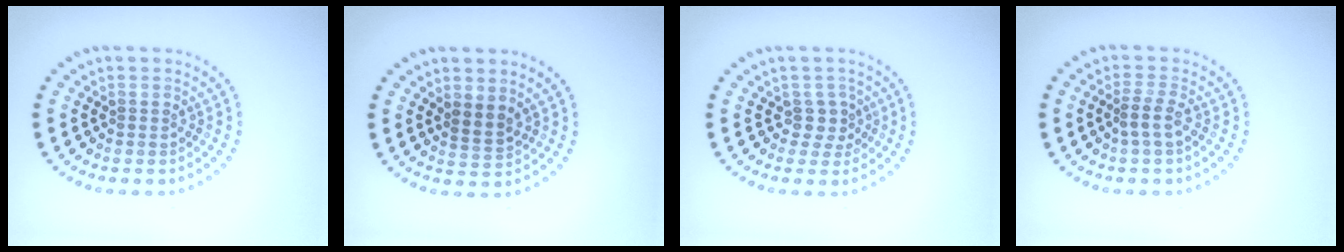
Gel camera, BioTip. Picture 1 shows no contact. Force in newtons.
{"total": 1.9, "press": 1.5, "slide": 1.1}
{"total": 1.8, "press": 1.4, "slide": 1.2}
{"total": 1.6, "press": 1.3, "slide": 1.0}